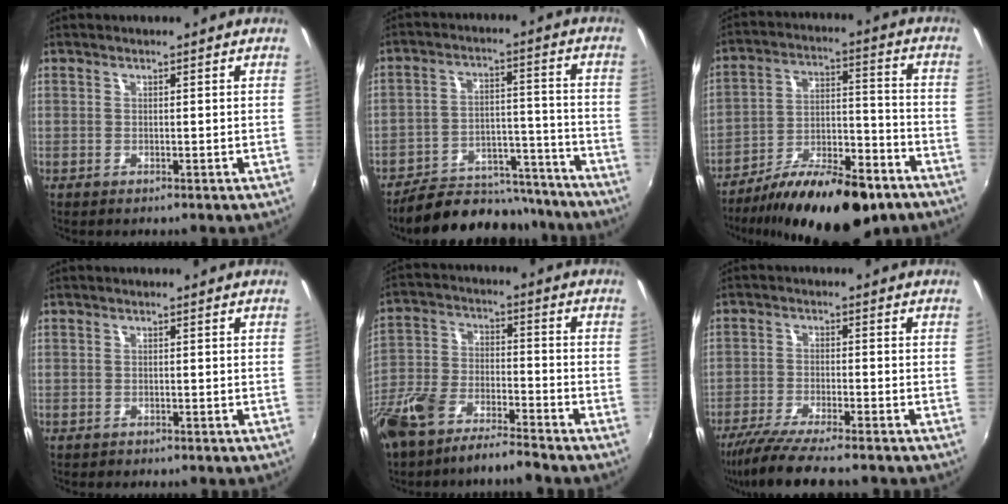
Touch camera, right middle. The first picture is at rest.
{"total": 17.5, "force": [-15.6, 6.5, 4.5], "torque": [-0.090, 0.040, -0.207]}
{"total": 20.2, "force": [-14.1, 6.9, 12.7], "torque": [-0.205, -0.008, -0.209]}
{"total": 0.7, "force": [-0.5, 0.4, 0.1], "torque": [-0.006, 0.001, -0.006]}
{"total": 11.9, "force": [-9.2, 3.6, 6.6], "torque": [-0.155, -0.004, -0.178]}
{"total": 10.0, "force": [-8.4, 0.6, 5.3], "torque": [-0.119, -0.032, -0.144]}